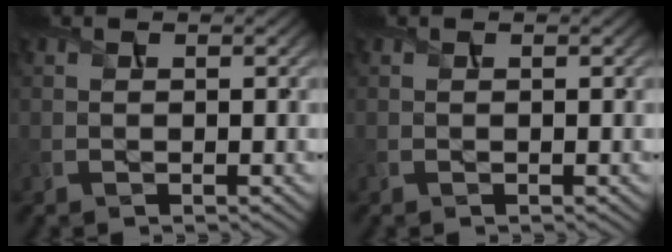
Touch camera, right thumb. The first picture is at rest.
{"total": 0.0}